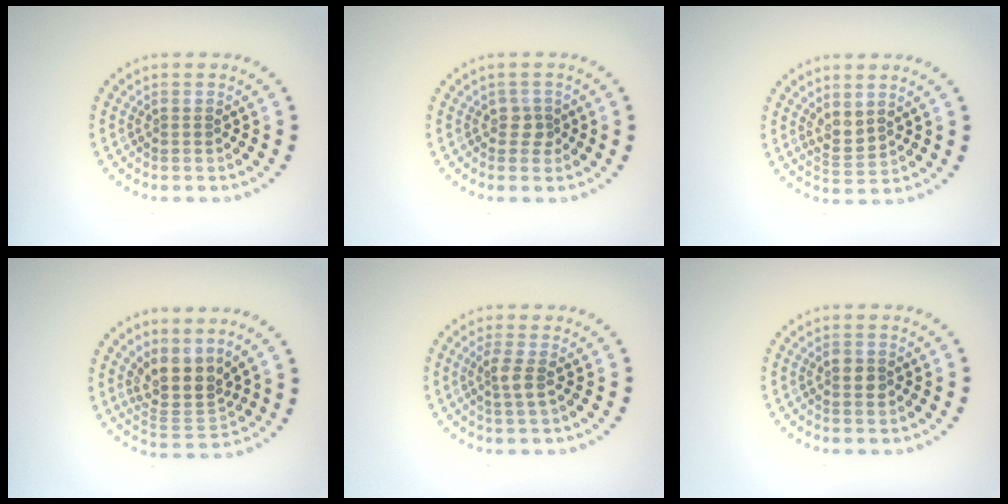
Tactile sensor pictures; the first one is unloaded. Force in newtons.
{"total": 1.4, "press": 1.1, "slide": 0.8}
{"total": 2.0, "press": 1.6, "slide": 1.2}
{"total": 3.9, "press": 3.0, "slide": 2.6}
{"total": 1.7, "press": 1.4, "slide": 1.0}
{"total": 1.1, "press": 1.1, "slide": 0.1}